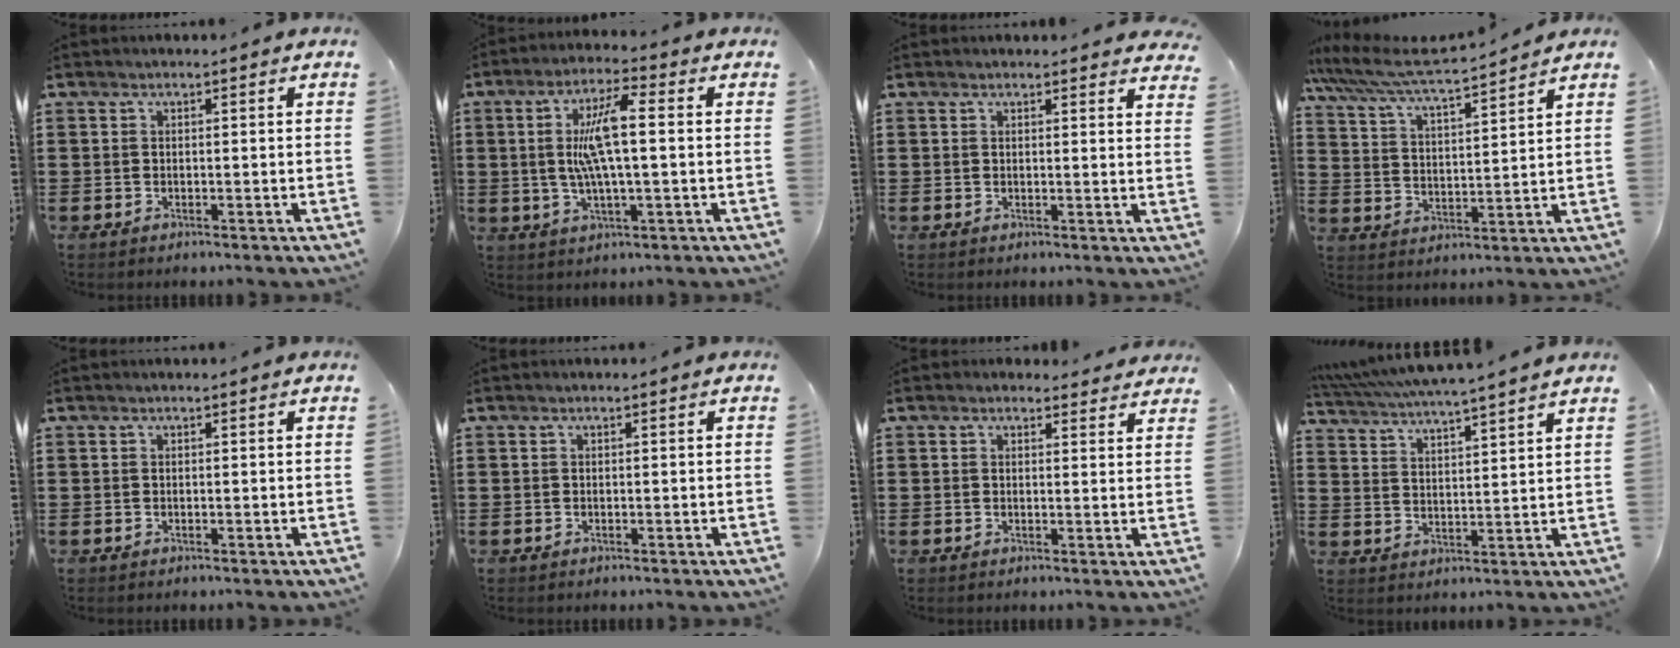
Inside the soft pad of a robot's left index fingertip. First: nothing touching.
{"total": 8.6, "force": [1.2, 1.9, 8.4], "torque": [-0.180, -0.001, 0.010]}
{"total": 1.7, "force": [1.7, 0.3, 0.1], "torque": [0.000, -0.001, 0.031]}
{"total": 6.1, "force": [5.8, -0.1, 2.1], "torque": [-0.066, -0.039, 0.094]}
{"total": 0.0}
{"total": 0.0}
{"total": 1.8, "force": [1.7, 0.6, -0.1], "torque": [0.003, -0.002, 0.031]}
{"total": 4.5, "force": [4.3, -0.8, 1.1], "torque": [-0.041, -0.029, 0.071]}